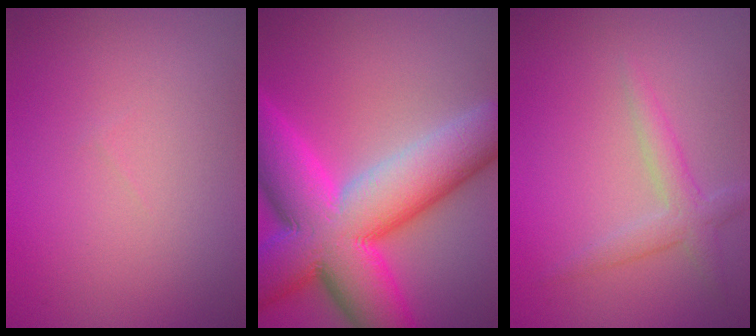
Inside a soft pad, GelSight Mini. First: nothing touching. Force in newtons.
{"total": 15.4, "press": 15.4, "slide": 0.4}
{"total": 2.4, "press": 2.4, "slide": 0.1}